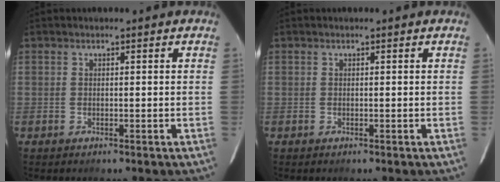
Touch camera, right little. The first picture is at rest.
{"total": 0.0}